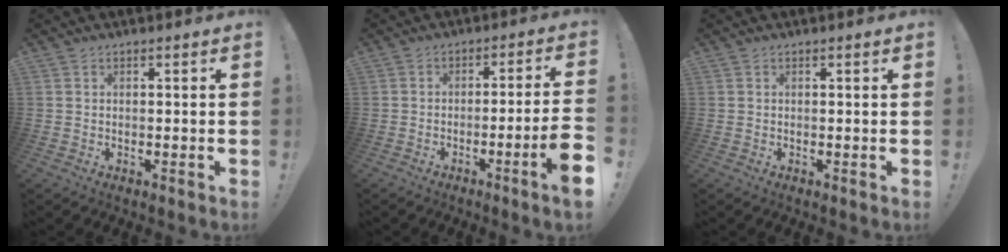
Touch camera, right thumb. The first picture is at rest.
{"total": 8.0, "force": [-3.6, -0.6, 7.1], "torque": [-0.118, 0.009, -0.061]}
{"total": 0.6, "force": [0.1, -0.2, 0.6], "torque": [-0.010, -0.001, 0.001]}